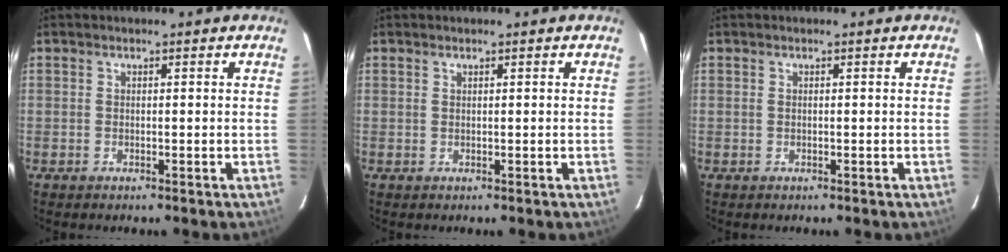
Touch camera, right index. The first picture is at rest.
{"total": 0.0}
{"total": 0.0}